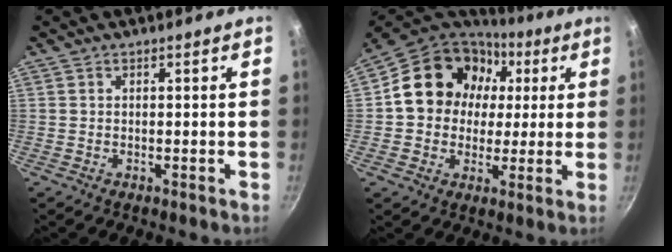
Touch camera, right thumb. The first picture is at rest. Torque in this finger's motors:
{"motor_torque": [1.43, 3.22, 1.13, 0.06, 0.14]}